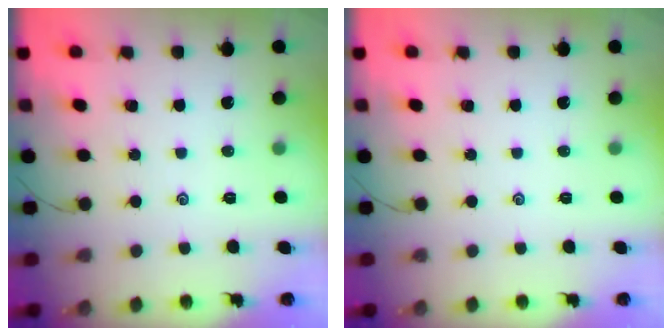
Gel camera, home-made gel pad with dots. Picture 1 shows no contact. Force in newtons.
{"total": 0.0}